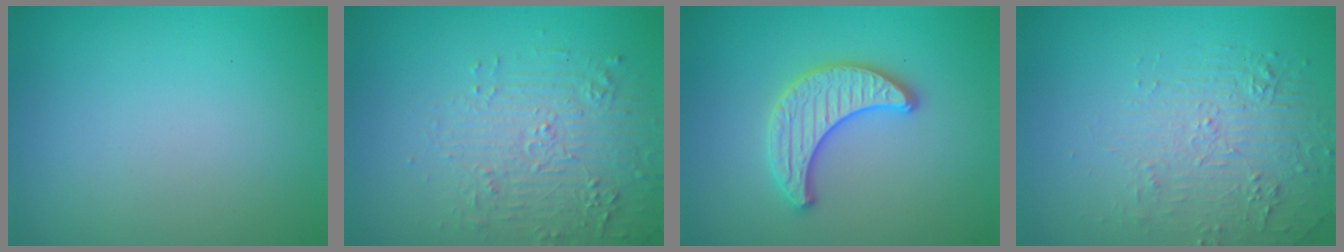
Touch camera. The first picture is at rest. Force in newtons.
{"total": 4.7, "press": 4.6, "slide": 1.0}
{"total": 3.4, "press": 3.4, "slide": 0.2}
{"total": 2.1, "press": 1.5, "slide": 1.5}